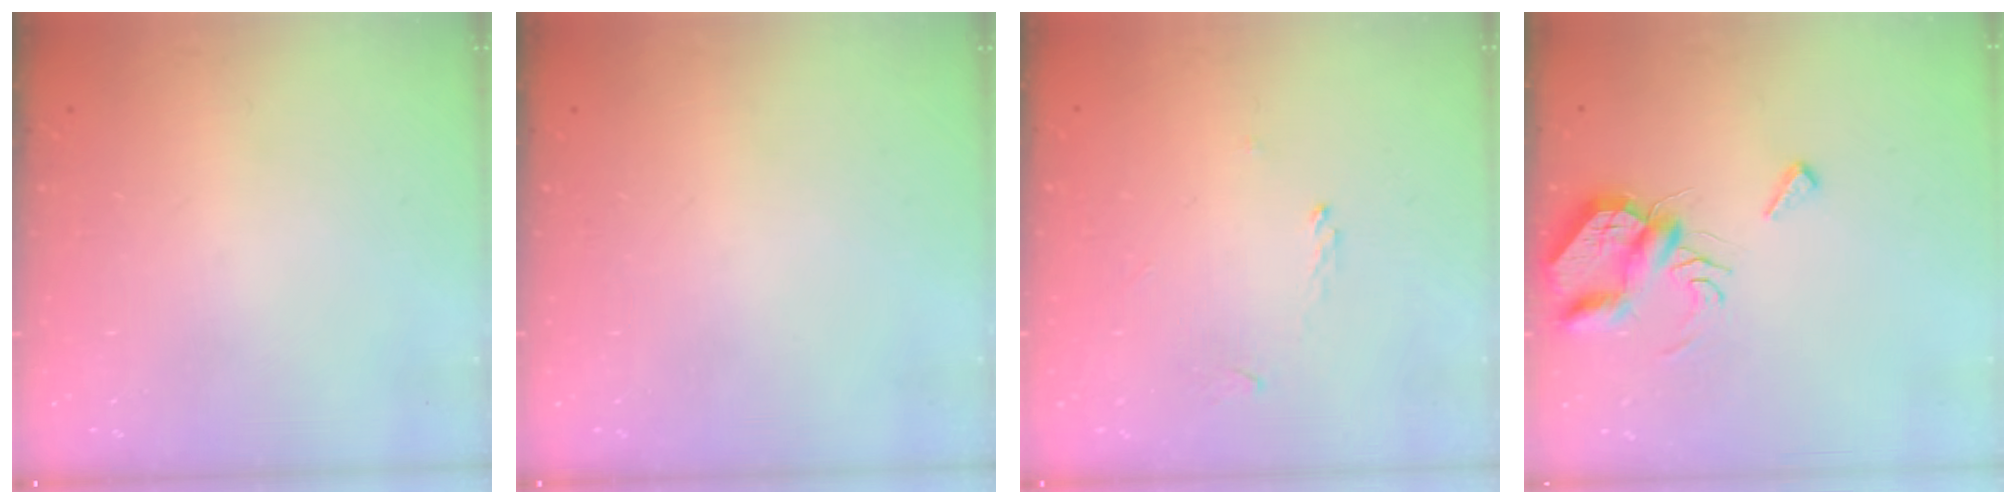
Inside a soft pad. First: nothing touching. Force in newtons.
{"total": 0.0}
{"total": 1.2, "press": 1.1, "slide": 0.3}
{"total": 8.0, "press": 7.9, "slide": 0.8}